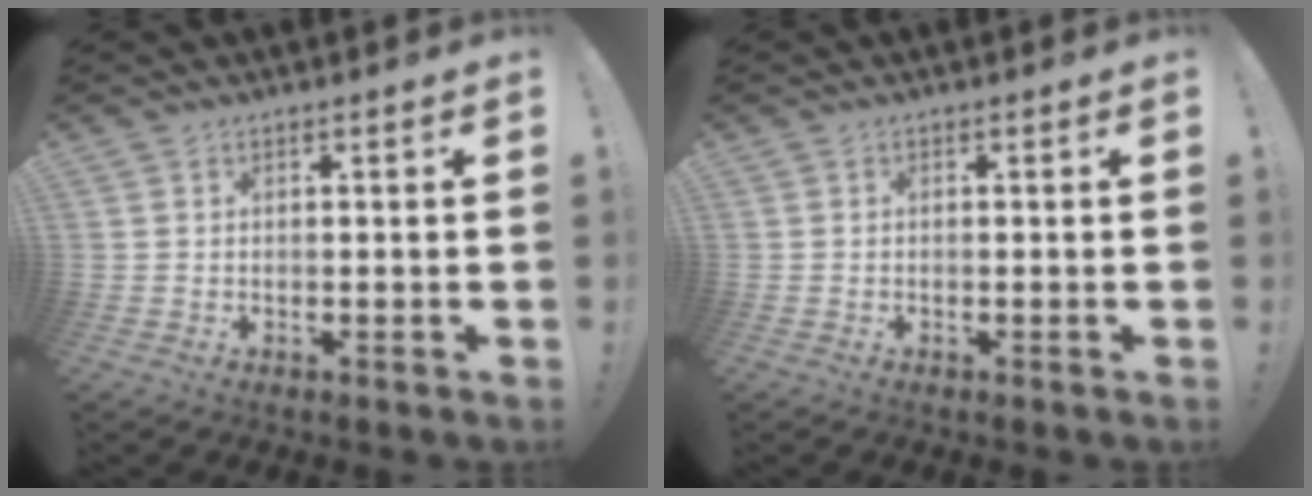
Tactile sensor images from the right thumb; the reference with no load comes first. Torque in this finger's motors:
{"motor_torque": [0.87, 0.06, 0.14, 0.14, 0.06]}